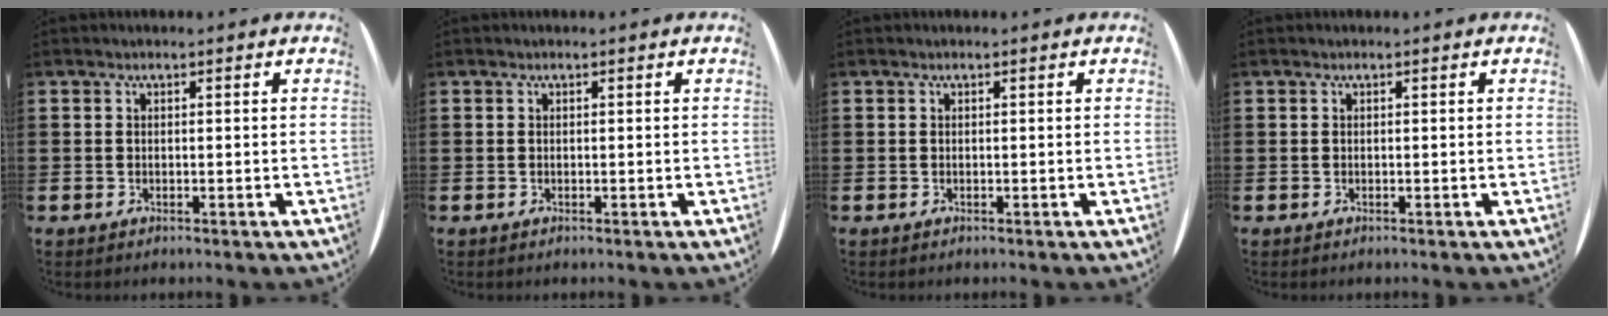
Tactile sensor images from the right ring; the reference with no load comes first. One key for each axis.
{"total": 0.0}
{"total": 0.0}
{"total": 0.0}